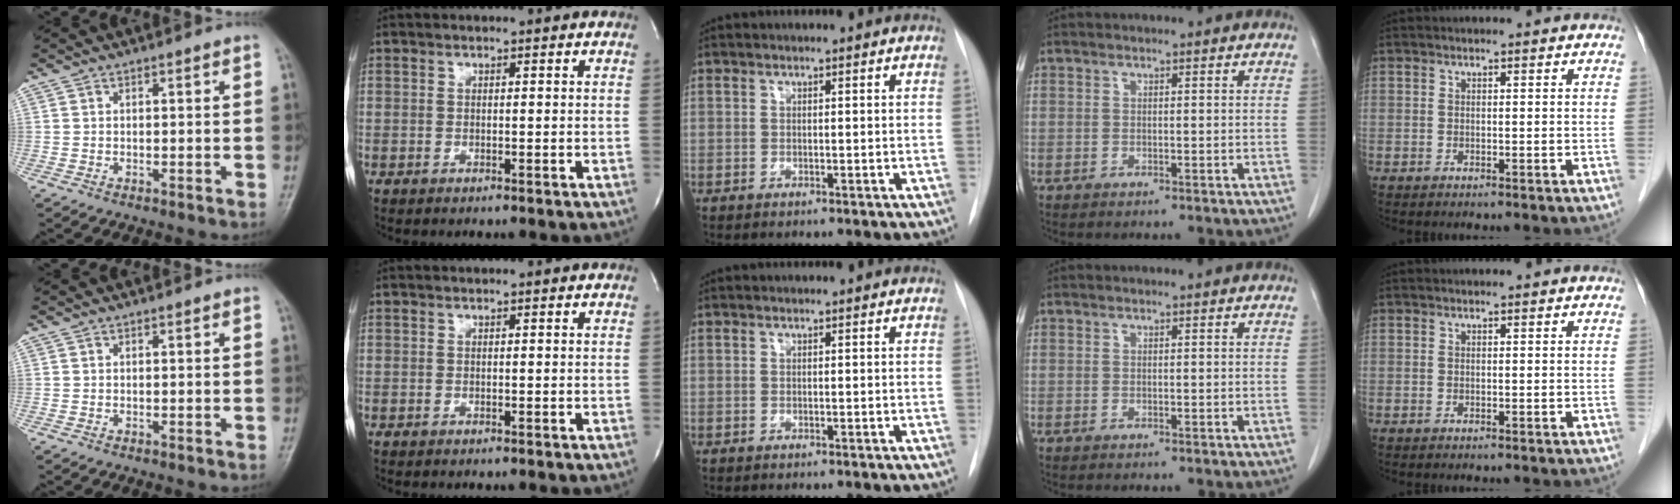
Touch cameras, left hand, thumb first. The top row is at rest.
{"index": {"total": 0.5, "force": [0.5, 0.1, 0.0], "torque": [-0.007, 0.005, 0.004]}}